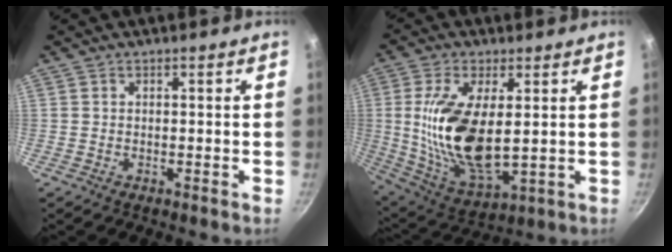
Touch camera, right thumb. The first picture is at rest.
{"total": 17.3, "force": [1.2, 7.8, 15.4], "torque": [-0.303, -0.022, 0.039]}